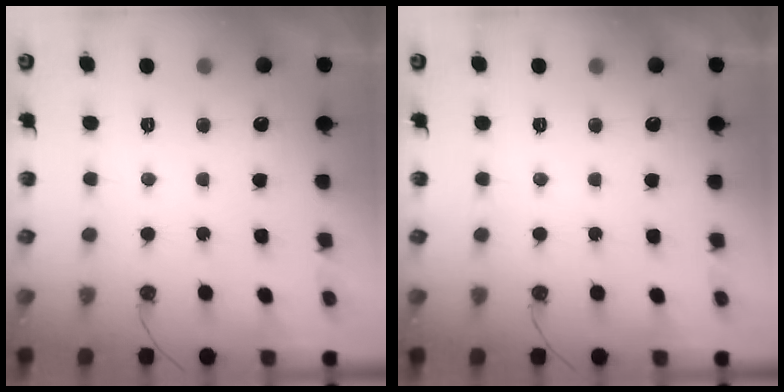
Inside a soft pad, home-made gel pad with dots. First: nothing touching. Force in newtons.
{"total": 0.0}